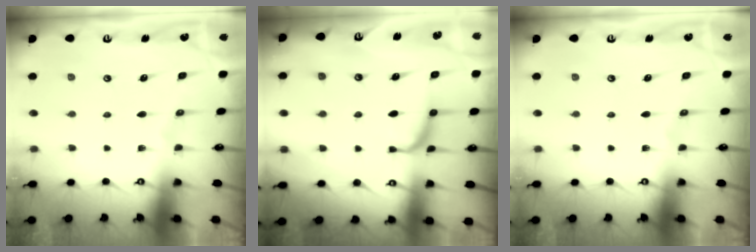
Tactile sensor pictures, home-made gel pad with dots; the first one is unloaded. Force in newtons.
{"total": 1.4, "press": 1.4, "slide": 0.3}
{"total": 0.0}